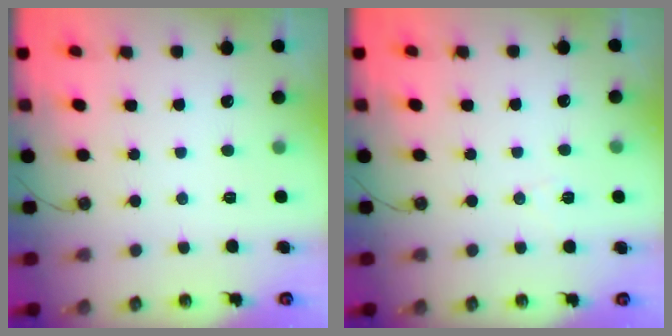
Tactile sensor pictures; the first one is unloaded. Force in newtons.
{"total": 5.2, "press": 4.7, "slide": 2.3}